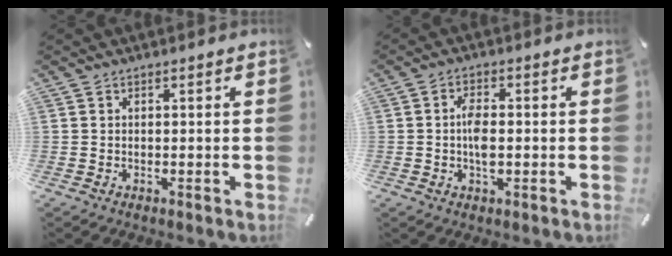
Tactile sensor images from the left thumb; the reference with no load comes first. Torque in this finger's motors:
{"motor_torque": [0.48, 0.44, 0.60, 0.12, 0.00]}